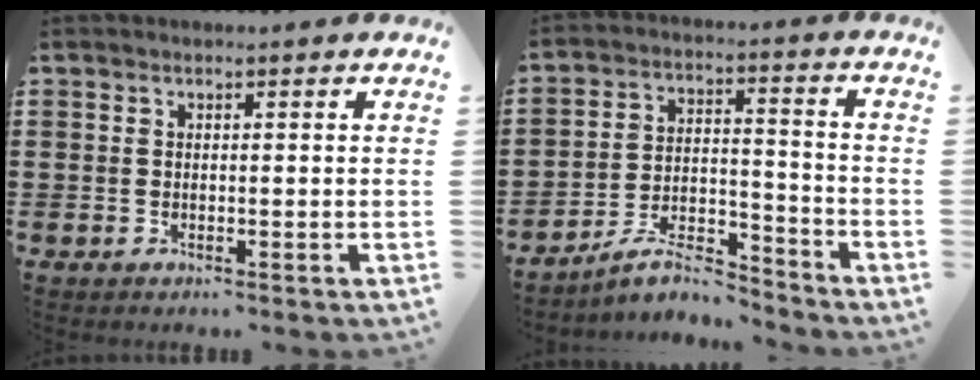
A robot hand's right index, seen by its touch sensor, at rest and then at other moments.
{"total": 7.7, "force": [-6.7, 1.5, 3.4], "torque": [-0.062, 0.011, -0.126]}